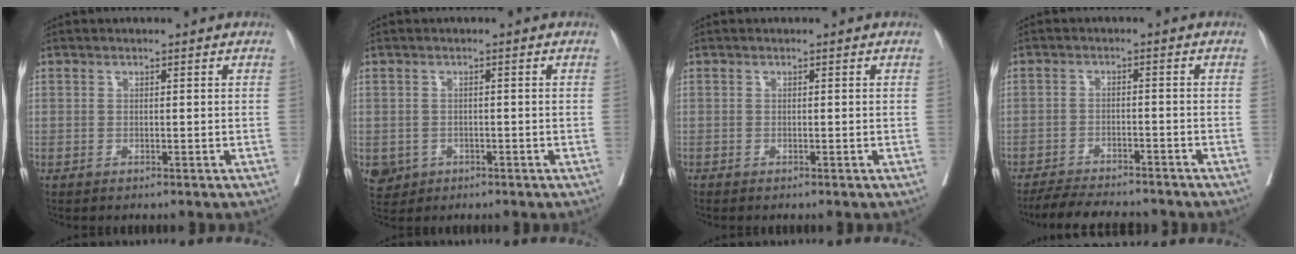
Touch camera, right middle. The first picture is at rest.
{"total": 3.7, "force": [-1.7, 3.3, 0.7], "torque": [-0.008, 0.003, -0.023]}
{"total": 0.0}
{"total": 9.8, "force": [-9.0, 1.6, 3.5], "torque": [-0.050, -0.006, -0.131]}